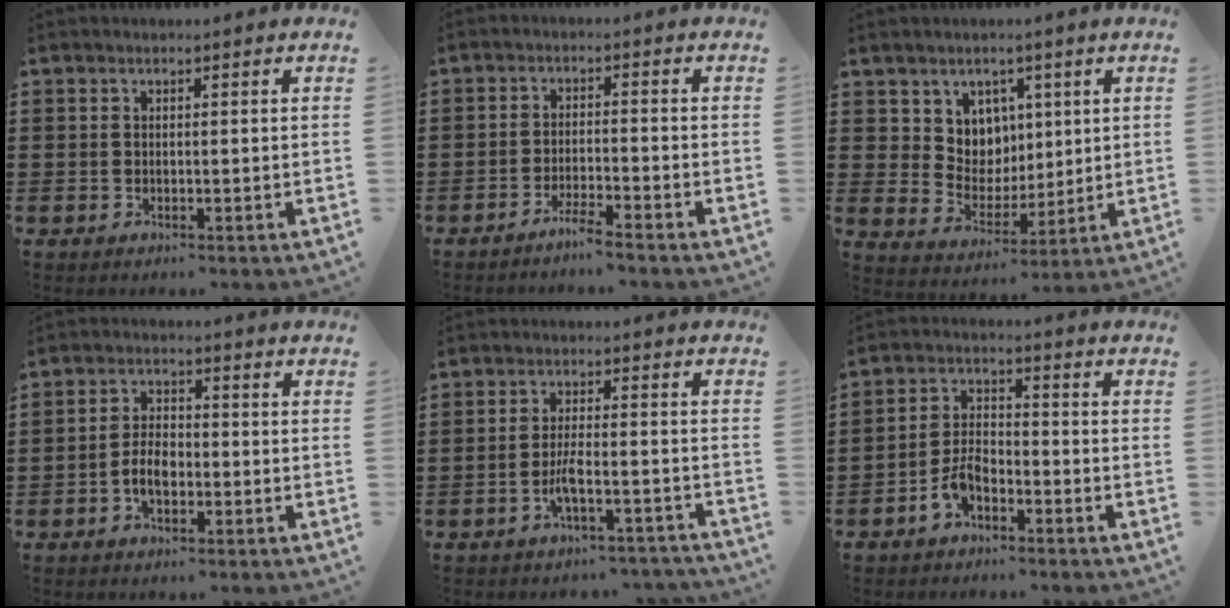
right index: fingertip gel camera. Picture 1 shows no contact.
{"total": 2.9, "force": [-2.7, -0.5, 1.1], "torque": [-0.026, -0.002, -0.053]}
{"total": 6.5, "force": [3.6, 5.4, 0.5], "torque": [-0.040, -0.014, 0.069]}
{"total": 4.7, "force": [-1.7, 2.3, 3.7], "torque": [-0.093, -0.003, -0.039]}
{"total": 4.6, "force": [-3.2, 0.7, 3.2], "torque": [-0.070, -0.002, -0.065]}
{"total": 4.9, "force": [-3.1, 2.4, 3.0], "torque": [-0.072, 0.005, -0.064]}